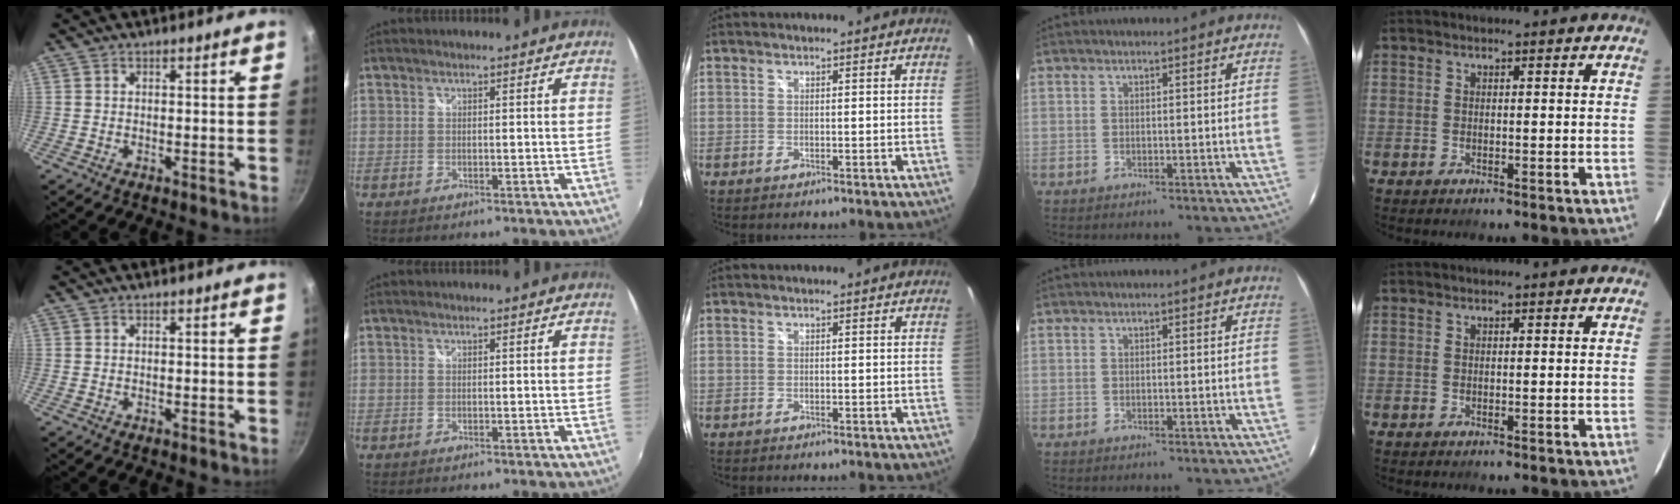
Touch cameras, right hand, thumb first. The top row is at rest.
{}